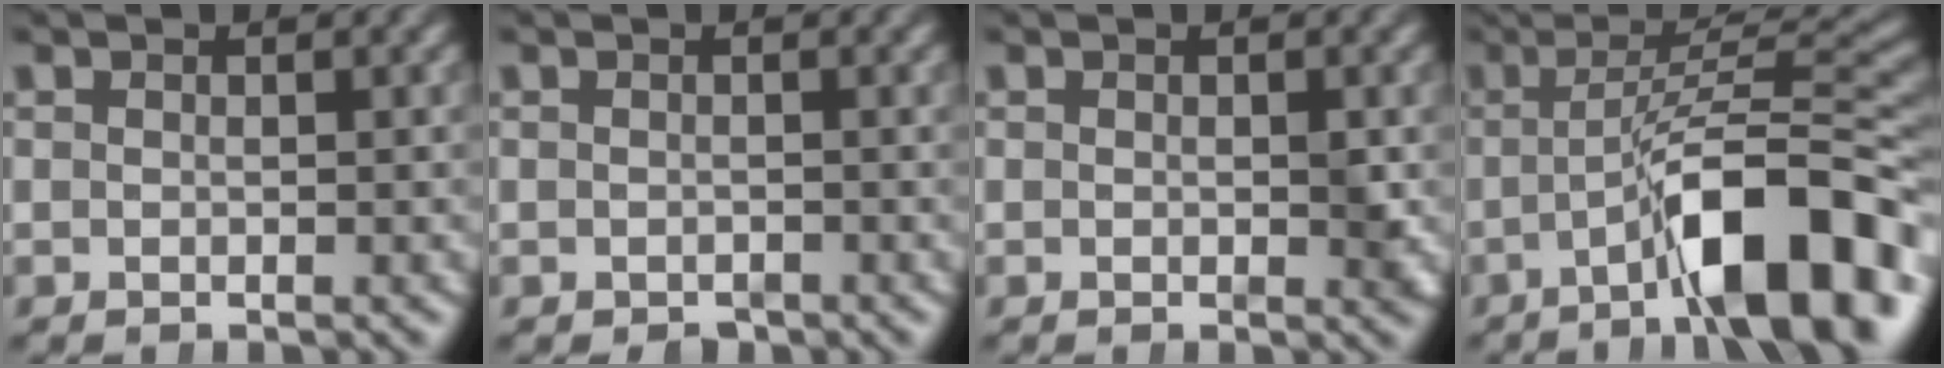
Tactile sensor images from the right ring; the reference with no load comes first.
{"total": 0.9, "force": [-0.8, 0.4, 0.1], "torque": [-0.004, -0.007, -0.008]}
{"total": 1.0, "force": [0.0, 0.4, 0.9], "torque": [-0.006, 0.001, -0.003]}
{"total": 10.3, "force": [-3.4, 2.2, 9.5], "torque": [-0.135, 0.003, -0.049]}